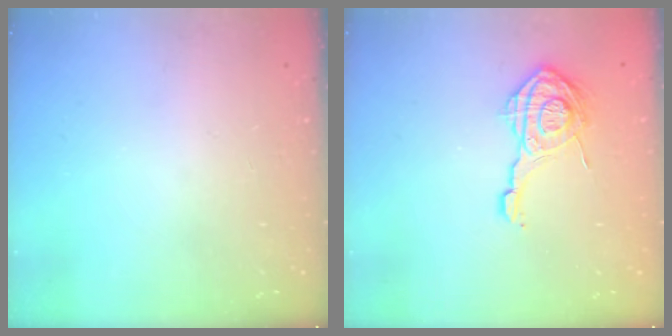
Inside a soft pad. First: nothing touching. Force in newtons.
{"total": 14.0, "press": 13.9, "slide": 0.8}